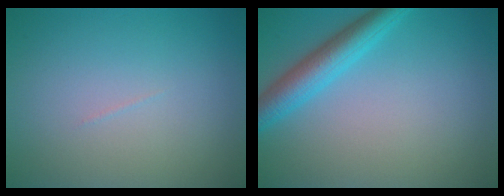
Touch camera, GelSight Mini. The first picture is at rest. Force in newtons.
{"total": 4.0, "press": 4.0, "slide": 0.1}